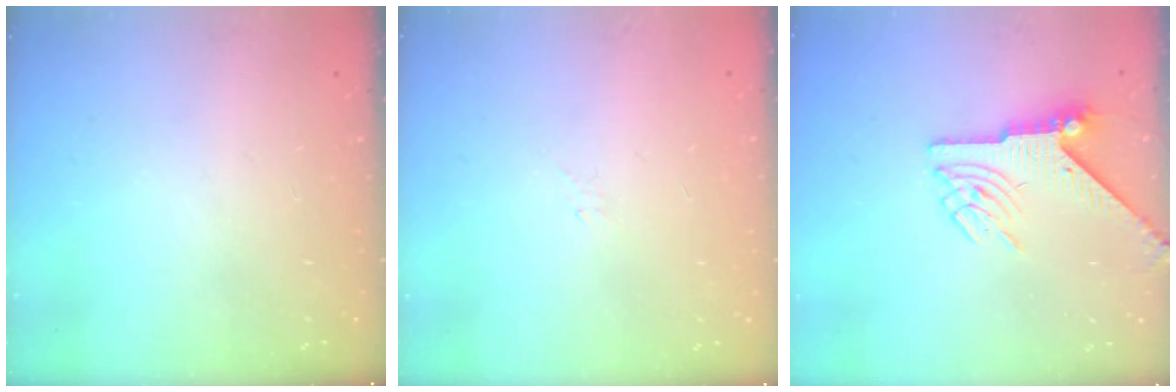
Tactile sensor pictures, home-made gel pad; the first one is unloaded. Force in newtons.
{"total": 3.3, "press": 3.2, "slide": 0.6}
{"total": 6.5, "press": 6.4, "slide": 1.0}